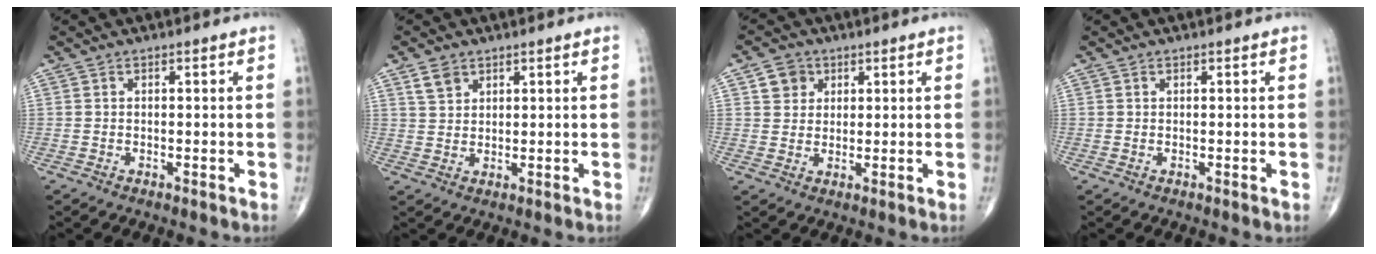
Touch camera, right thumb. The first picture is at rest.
{"total": 3.4, "force": [2.2, 2.3, 1.3], "torque": [-0.017, -0.009, 0.046]}
{"total": 4.5, "force": [1.9, 3.9, 1.3], "torque": [-0.001, -0.006, 0.031]}
{"total": 0.0}